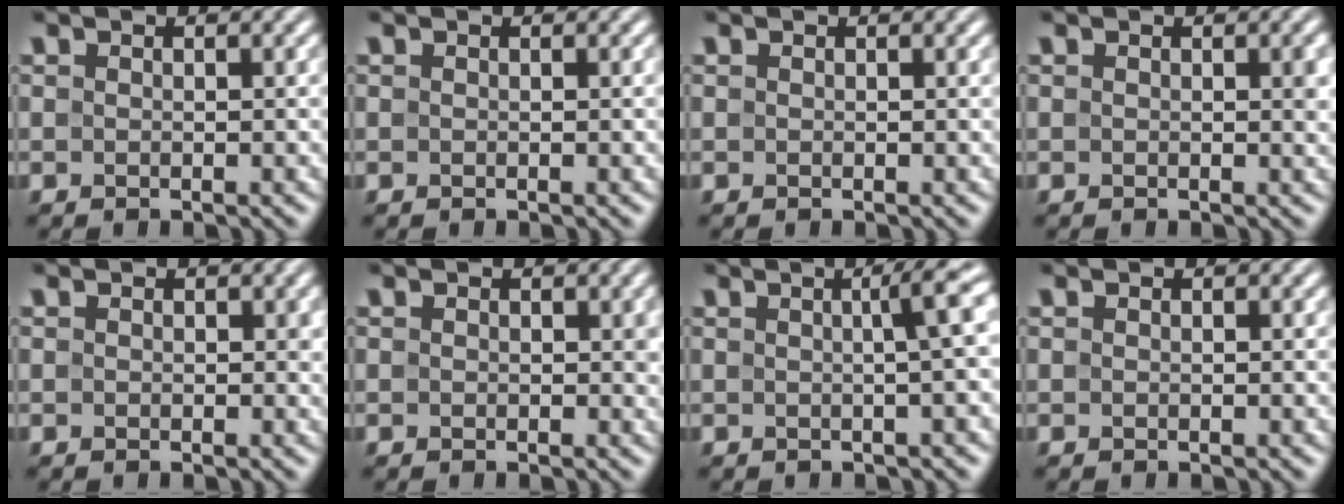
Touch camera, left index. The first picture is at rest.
{"total": 0.0}
{"total": 0.0}
{"total": 0.9, "force": [0.2, 0.2, 0.8], "torque": [-0.009, -0.001, 0.002]}
{"total": 0.7, "force": [0.2, 0.6, 0.3], "torque": [0.000, -0.001, -0.001]}
{"total": 0.9, "force": [0.3, 0.7, 0.5], "torque": [-0.002, 0.000, 0.001]}
{"total": 3.6, "force": [0.3, 0.7, 3.5], "torque": [-0.038, 0.014, 0.001]}
{"total": 0.0}